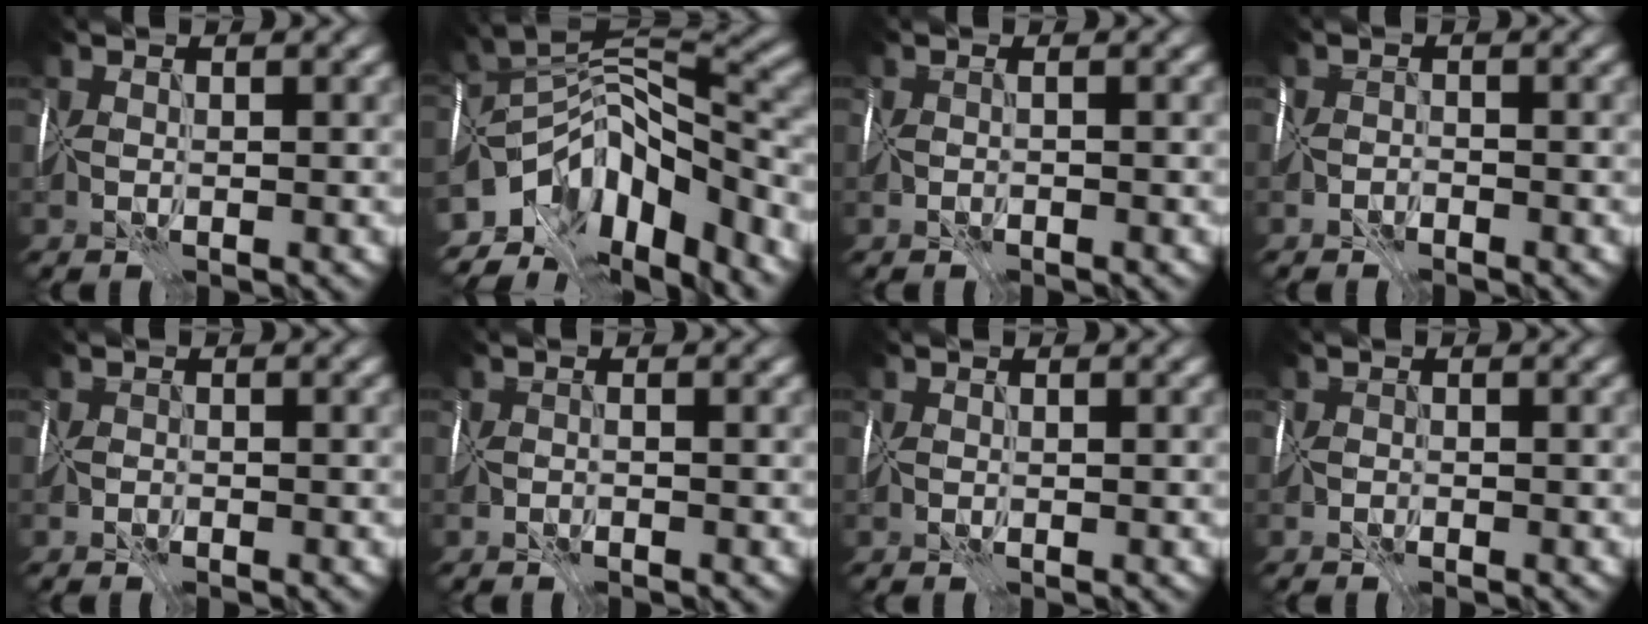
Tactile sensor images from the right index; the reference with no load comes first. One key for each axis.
{"total": 10.7, "fx": -6.9, "fy": 4.9, "fz": 6.5, "tx": -0.097, "ty": 0.022, "tz": -0.115}
{"total": 0.8, "fx": -0.5, "fy": 0.0, "fz": 0.6, "tx": -0.011, "ty": -0.005, "tz": -0.010}
{"total": 1.5, "fx": -1.4, "fy": 0.2, "fz": 0.2, "tx": 0.000, "ty": 0.000, "tz": -0.031}
{"total": 0.9, "fx": -0.9, "fy": 0.3, "fz": 0.2, "tx": -0.003, "ty": -0.002, "tz": -0.020}
{"total": 0.9, "fx": -0.8, "fy": 0.0, "fz": 0.4, "tx": -0.007, "ty": -0.003, "tz": -0.017}
{"total": 0.0}
{"total": 0.9, "fx": -0.8, "fy": 0.3, "fz": 0.2, "tx": -0.003, "ty": -0.002, "tz": -0.019}